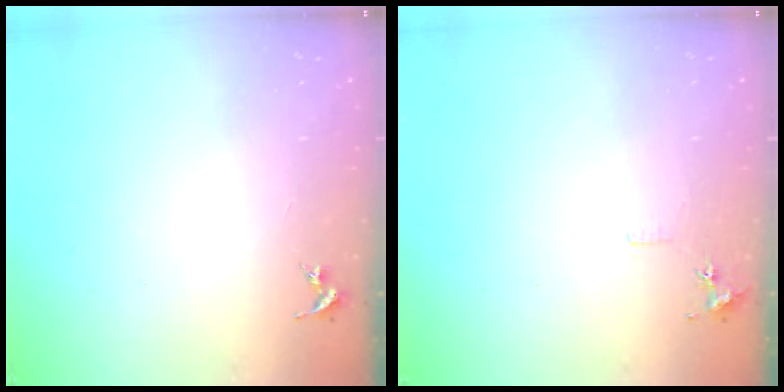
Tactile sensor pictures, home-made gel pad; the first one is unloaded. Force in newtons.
{"total": 5.6, "press": 5.6, "slide": 0.7}